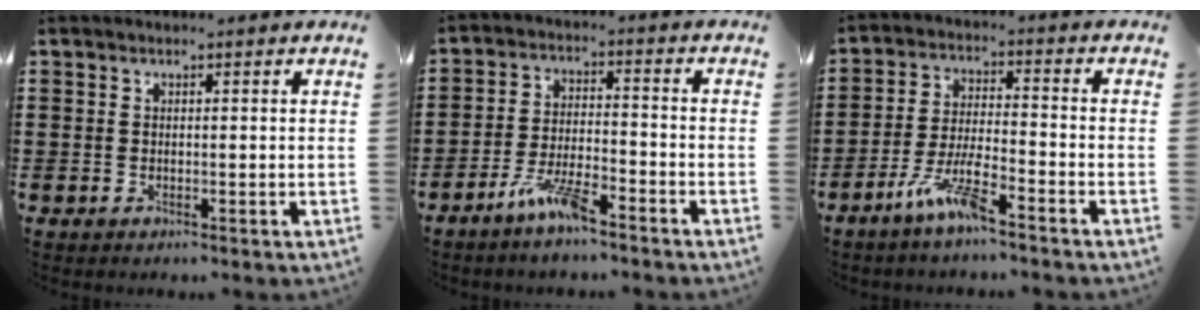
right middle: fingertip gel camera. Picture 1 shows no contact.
{"total": 6.4, "force": [-4.9, 1.2, 3.9], "torque": [-0.090, -0.003, -0.095]}
{"total": 7.0, "force": [-5.0, 0.8, 4.9], "torque": [-0.112, -0.008, -0.095]}